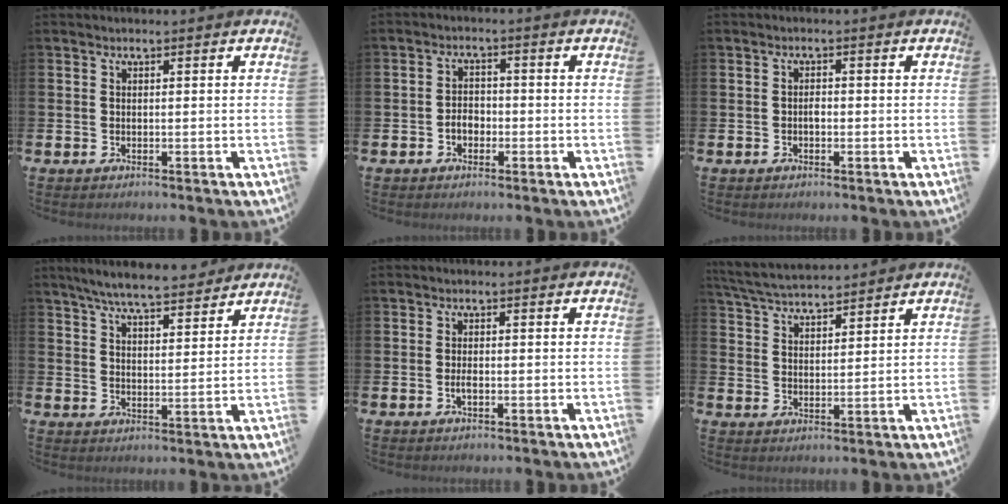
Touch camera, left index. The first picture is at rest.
{"total": 2.3, "force": [-1.0, 1.8, 1.2], "torque": [-0.021, 0.002, -0.023]}
{"total": 1.1, "force": [-0.3, 0.7, 0.8], "torque": [-0.009, 0.000, -0.008]}
{"total": 6.2, "force": [5.8, 0.6, 2.0], "torque": [-0.054, -0.027, 0.103]}
{"total": 1.4, "force": [-0.3, 0.6, 1.3], "torque": [-0.019, -0.003, -0.008]}
{"total": 5.0, "force": [4.9, 0.5, 0.8], "torque": [-0.038, -0.022, 0.090]}